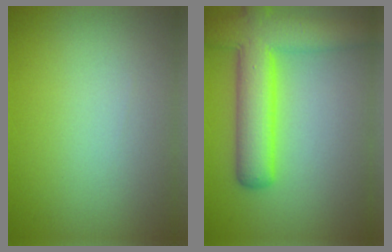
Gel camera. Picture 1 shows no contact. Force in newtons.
{"total": 7.9, "press": 7.9, "slide": 0.4}